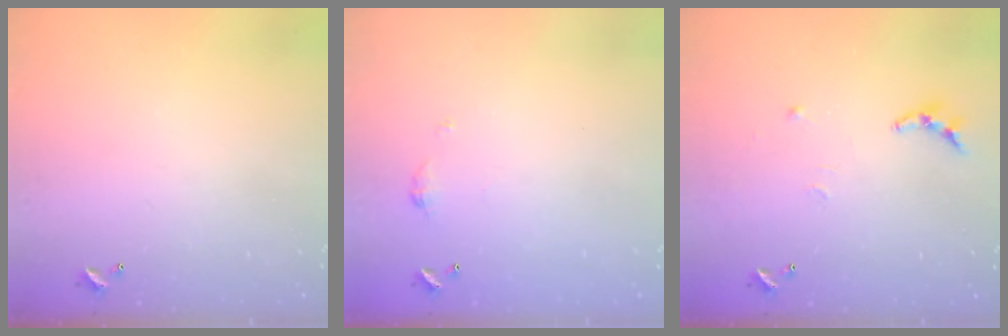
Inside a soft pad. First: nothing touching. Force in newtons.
{"total": 3.5, "press": 3.5, "slide": 0.6}
{"total": 6.6, "press": 6.5, "slide": 0.6}